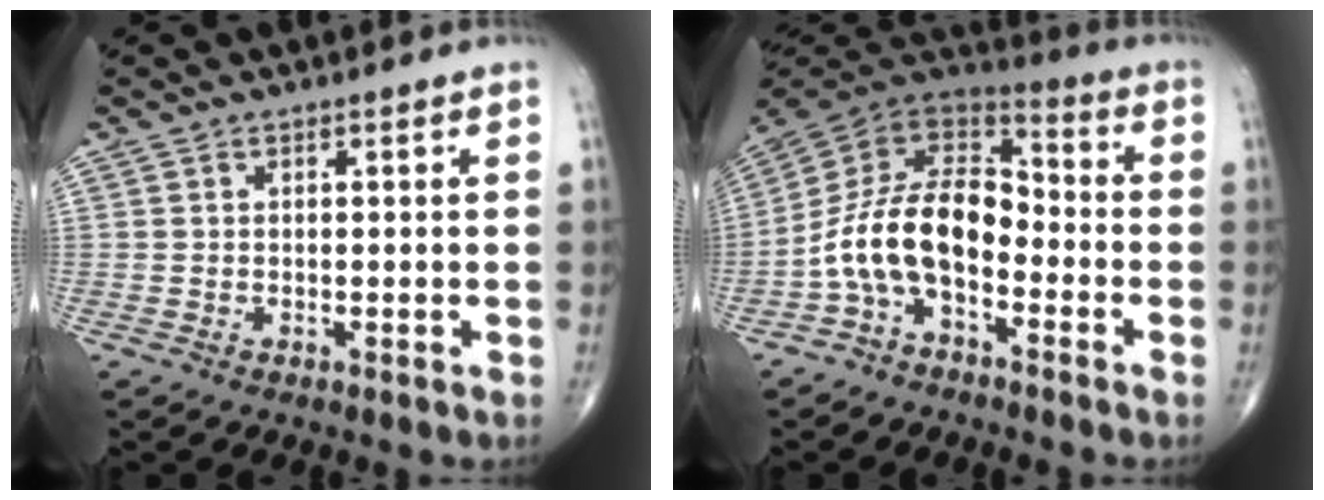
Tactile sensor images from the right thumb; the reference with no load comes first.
{"total": 14.4, "force": [-4.6, 8.3, 10.8], "torque": [-0.185, 0.072, -0.097]}